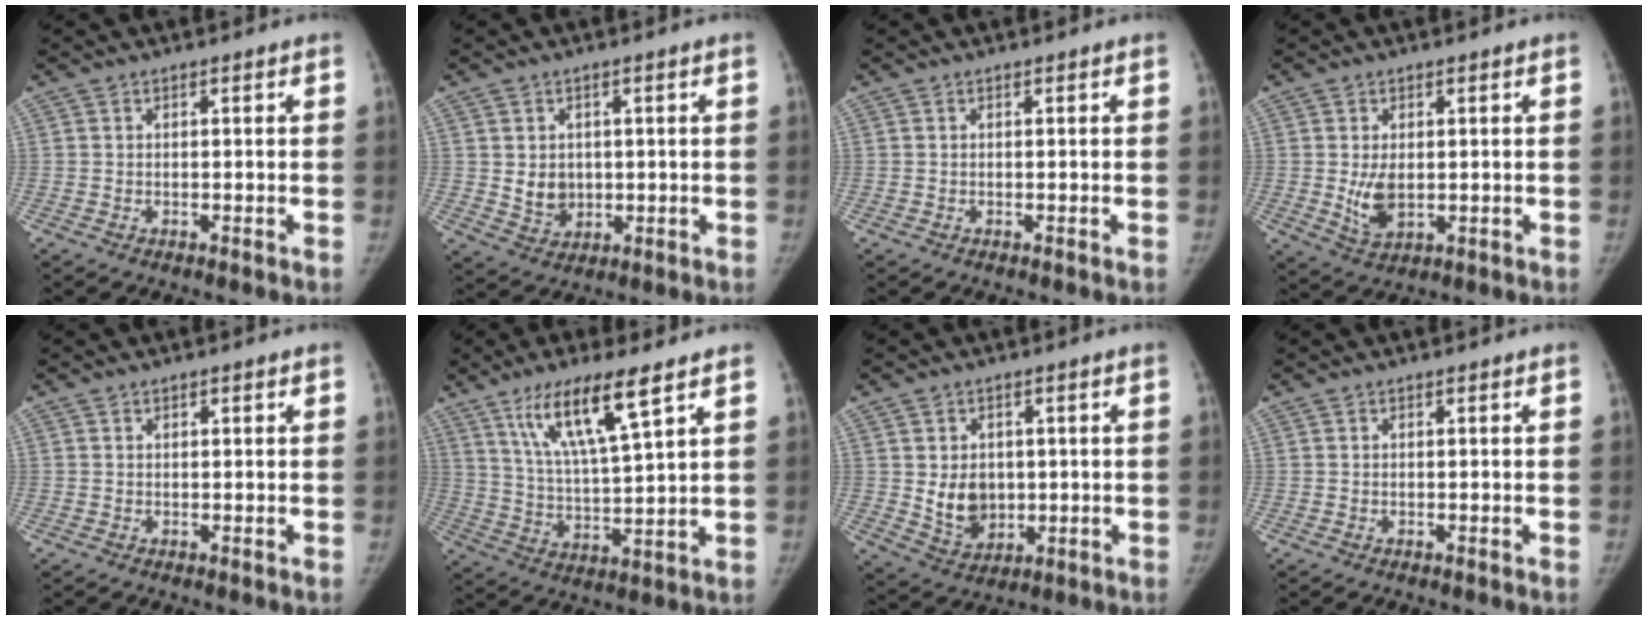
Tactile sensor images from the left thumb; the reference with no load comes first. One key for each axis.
{"total": 5.3, "fx": 0.4, "fy": 4.5, "fz": 2.8, "tx": -0.024, "ty": -0.008, "tz": 0.020}
{"total": 0.0}
{"total": 5.4, "fx": 0.0, "fy": 3.4, "fz": 4.3, "tx": -0.073, "ty": -0.013, "tz": 0.011}
{"total": 0.7, "fx": 0.3, "fy": 0.6, "fz": 0.2, "tx": 0.007, "ty": 0.001, "tz": 0.003}
{"total": 13.3, "fx": 7.9, "fy": 2.2, "fz": 10.5, "tx": -0.190, "ty": -0.034, "tz": 0.154}
{"total": 7.8, "fx": 0.3, "fy": 6.2, "fz": 4.7, "tx": -0.050, "ty": -0.011, "tz": 0.023}
{"total": 0.0}